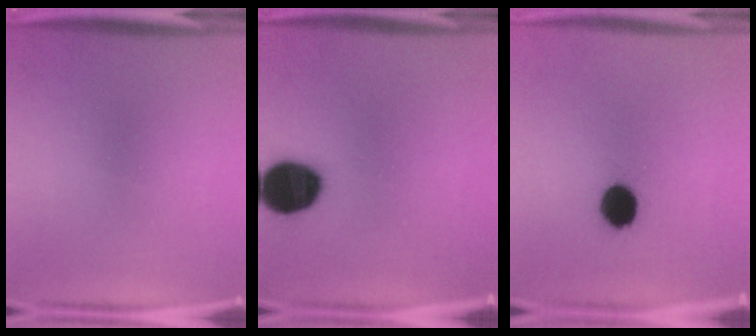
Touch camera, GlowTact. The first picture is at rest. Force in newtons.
{"total": 15.3}
{"total": 8.4}